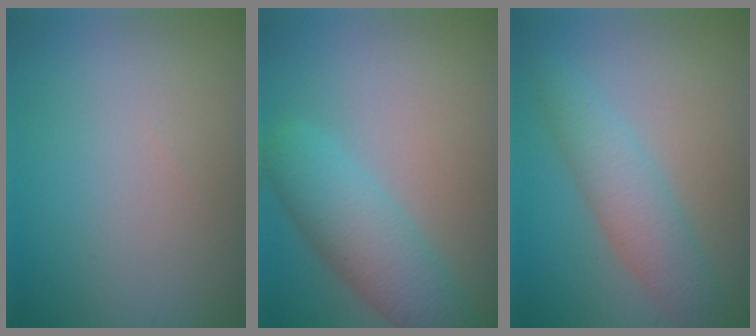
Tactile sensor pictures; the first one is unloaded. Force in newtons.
{"total": 4.9, "press": 4.9, "slide": 0.2}
{"total": 3.8, "press": 3.8, "slide": 0.2}